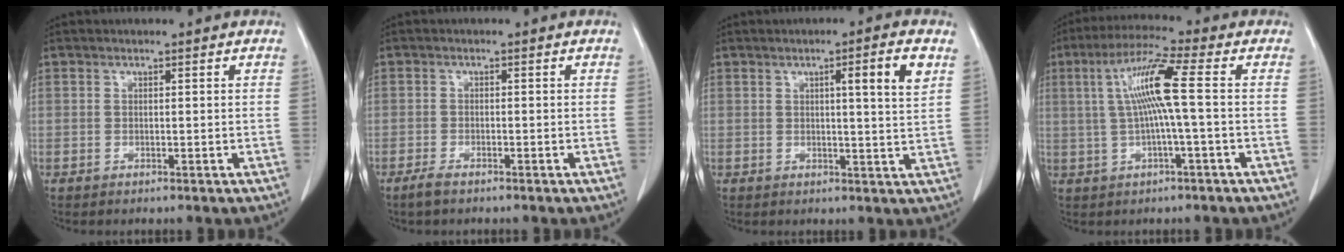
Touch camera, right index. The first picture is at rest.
{"total": 1.7, "force": [-1.3, 0.4, 1.0], "torque": [-0.027, -0.002, -0.023]}
{"total": 5.9, "force": [2.4, -0.4, 5.4], "torque": [-0.075, -0.004, 0.032]}
{"total": 8.9, "force": [0.9, -0.6, 8.9], "torque": [-0.174, 0.017, 0.018]}